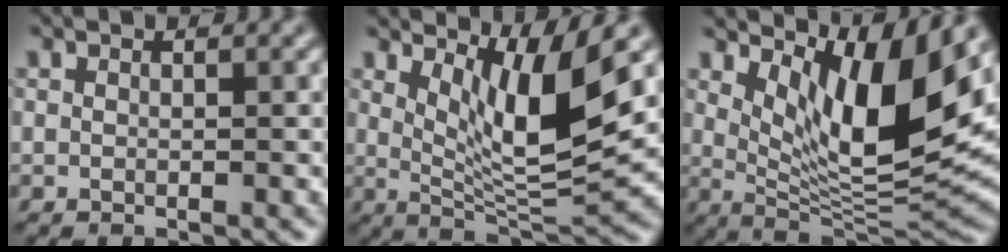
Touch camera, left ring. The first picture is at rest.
{"total": 7.7, "force": [3.2, 1.6, 6.8], "torque": [-0.112, -0.019, 0.059]}
{"total": 10.7, "force": [4.1, 3.4, 9.2], "torque": [-0.145, -0.022, 0.080]}